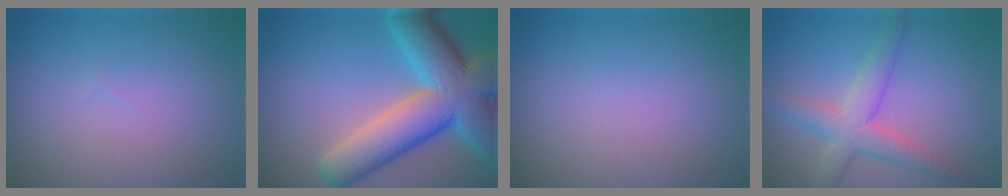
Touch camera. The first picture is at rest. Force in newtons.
{"total": 11.9, "press": 11.9, "slide": 0.8}
{"total": 0.0}
{"total": 4.3, "press": 4.3, "slide": 0.3}